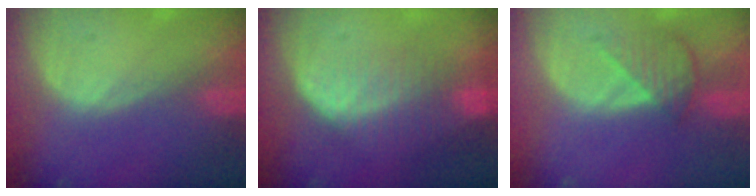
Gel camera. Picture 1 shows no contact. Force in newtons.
{"total": 7.3, "press": 6.6, "slide": 3.1}
{"total": 4.6, "press": 4.3, "slide": 1.7}